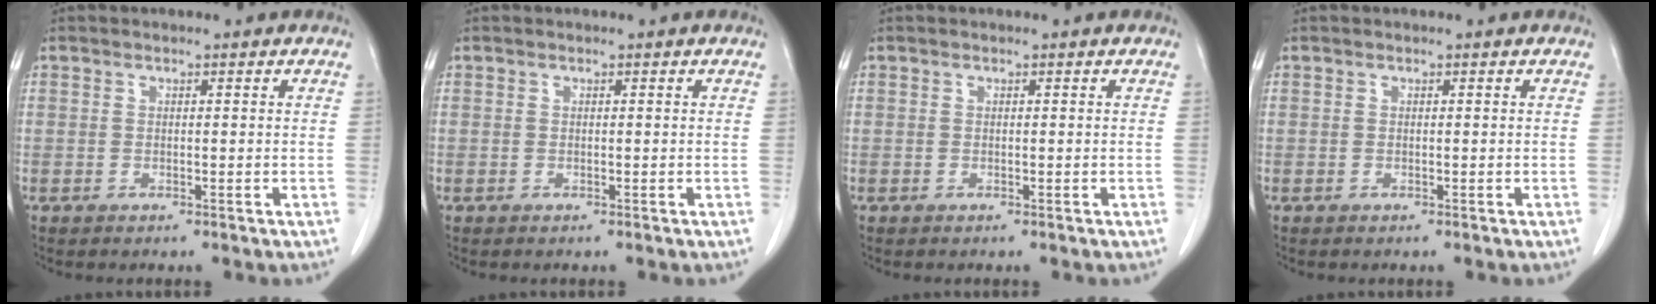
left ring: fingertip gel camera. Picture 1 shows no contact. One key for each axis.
{"total": 0.0}
{"total": 0.0}
{"total": 0.0}